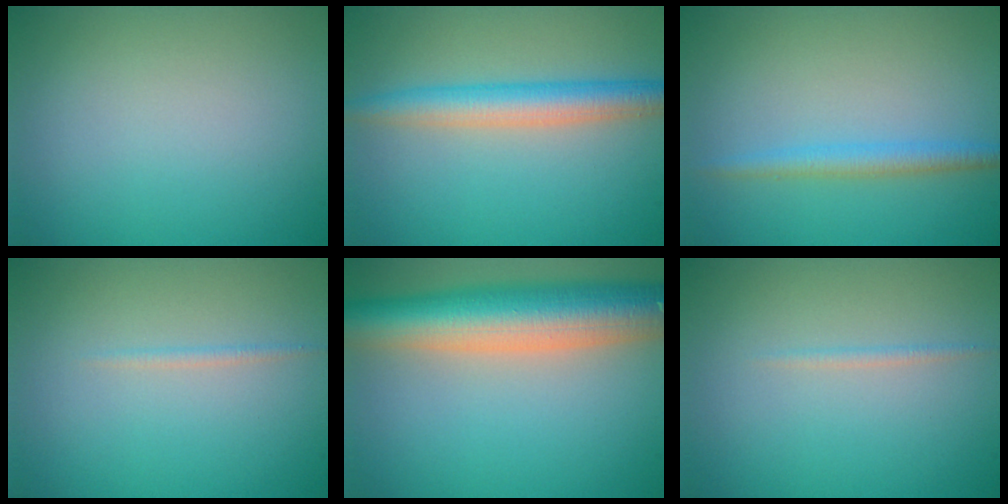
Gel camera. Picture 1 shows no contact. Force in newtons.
{"total": 4.2, "press": 4.2, "slide": 0.1}
{"total": 2.1, "press": 2.1, "slide": 0.2}
{"total": 0.7, "press": 0.7, "slide": 0.1}
{"total": 10.1, "press": 10.0, "slide": 0.7}
{"total": 0.7, "press": 0.7, "slide": 0.1}